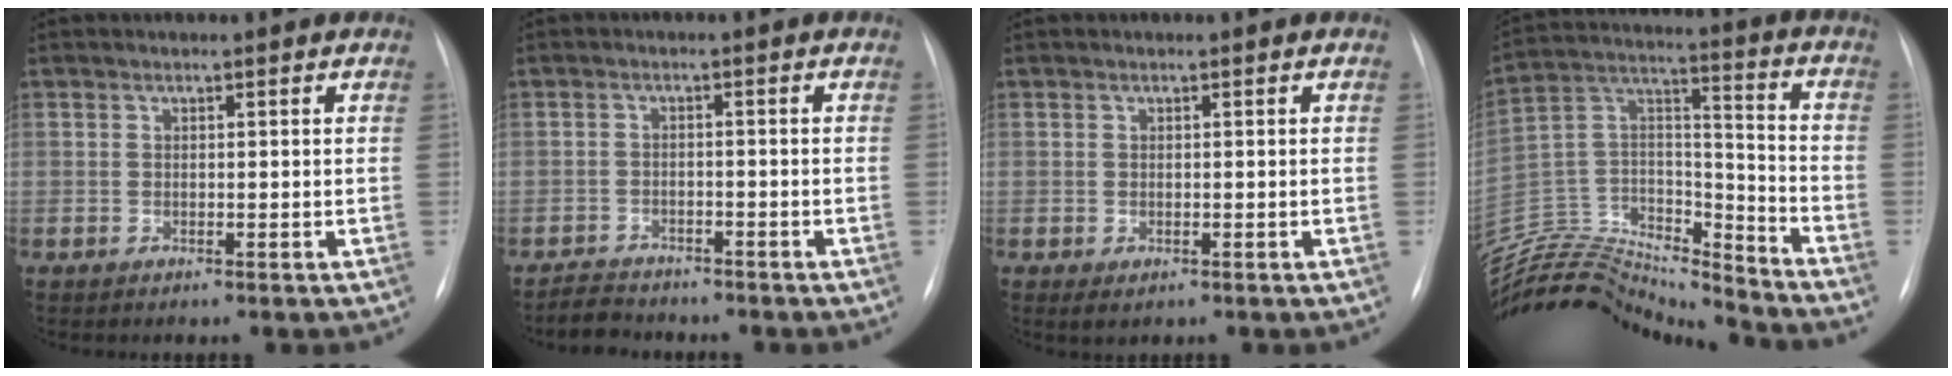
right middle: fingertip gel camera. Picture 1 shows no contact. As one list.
[{"total": 3.3, "force": [-3.2, 1.1, -0.1], "torque": [-0.005, -0.007, -0.055]}, {"total": 1.3, "force": [-0.5, 0.8, 0.9], "torque": [-0.011, -0.002, 0.000]}, {"total": 21.0, "force": [-20.6, 2.4, 3.3], "torque": [-0.058, 0.053, -0.346]}]